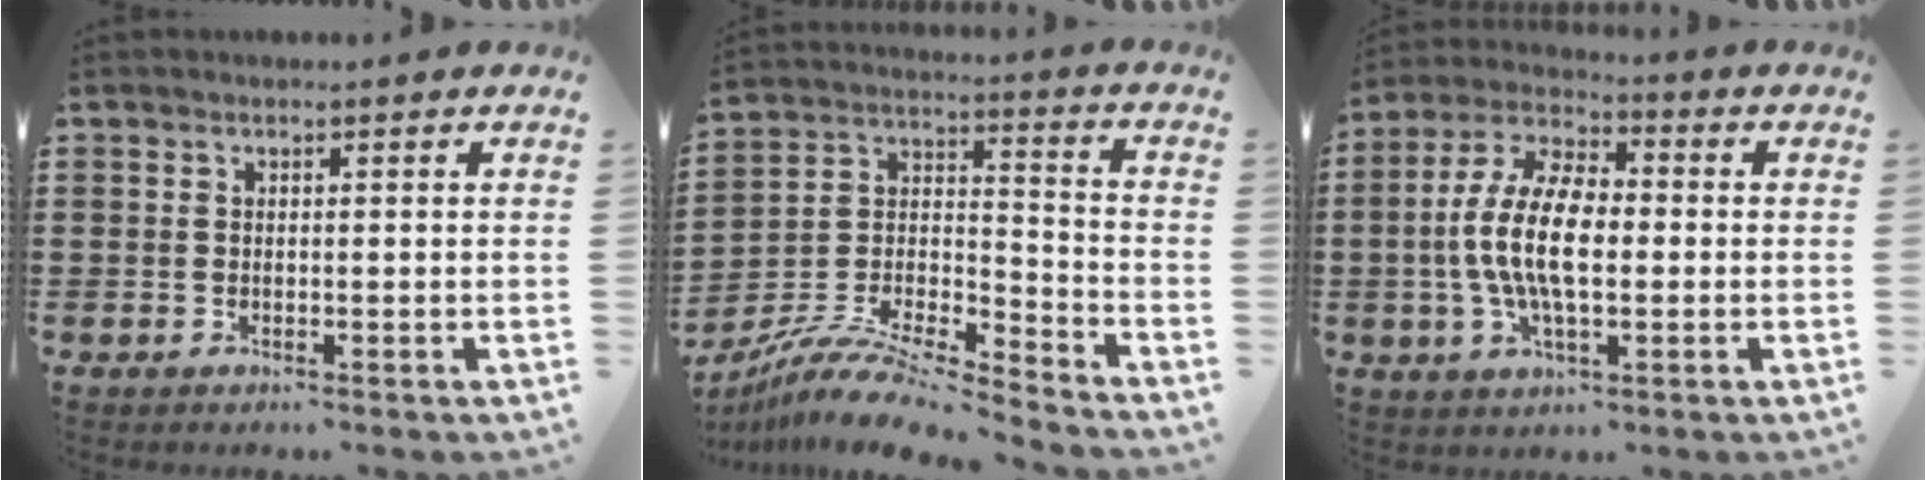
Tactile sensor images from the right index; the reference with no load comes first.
{"total": 9.5, "force": [-8.8, 1.1, 3.5], "torque": [-0.072, 0.009, -0.179]}
{"total": 11.3, "force": [-1.1, 5.1, 10.0], "torque": [-0.223, -0.002, -0.026]}